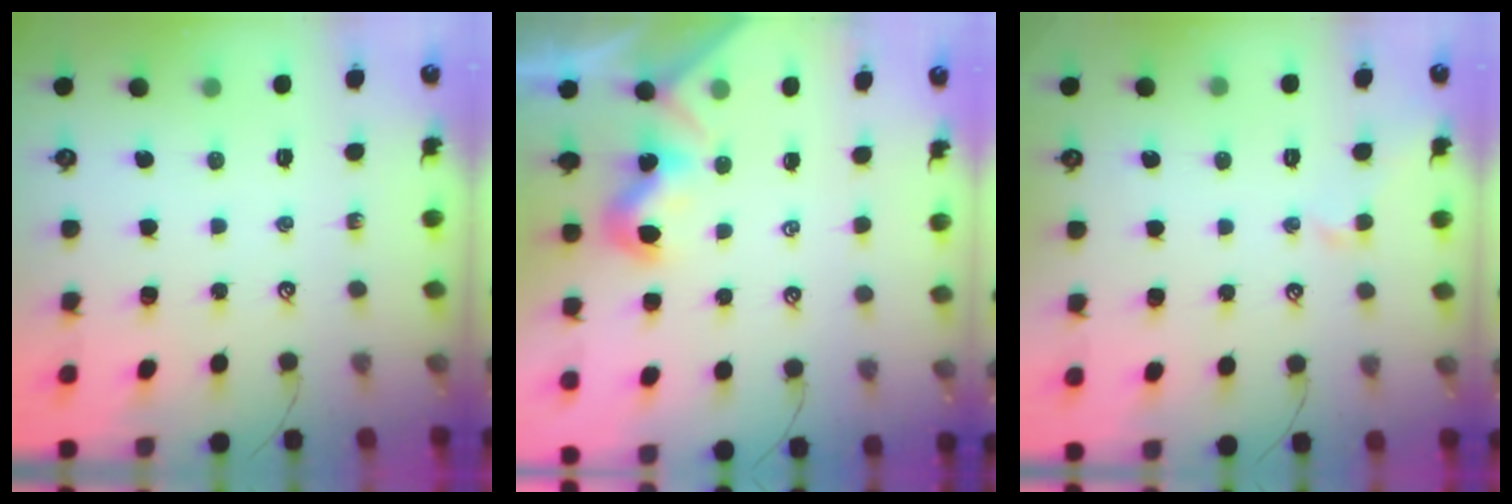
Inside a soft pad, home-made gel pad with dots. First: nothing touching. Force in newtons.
{"total": 1.3, "press": 1.2, "slide": 0.3}
{"total": 0.5, "press": 0.3, "slide": 0.4}